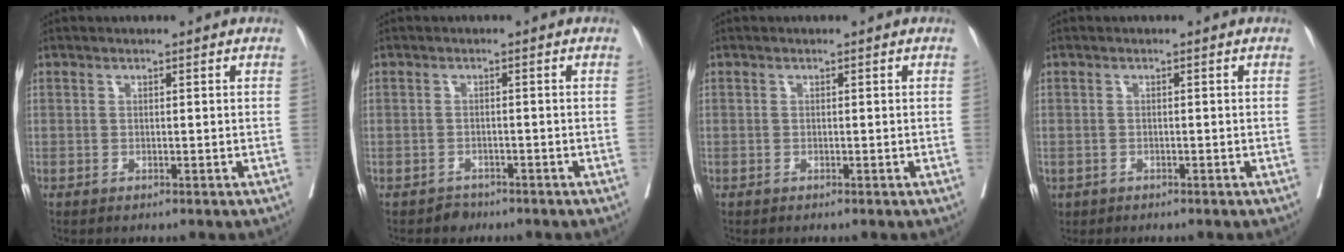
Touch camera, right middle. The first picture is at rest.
{"total": 1.6, "force": [-1.4, 0.9, -0.3], "torque": [0.002, 0.002, -0.023]}
{"total": 0.0}
{"total": 1.2, "force": [-0.8, 0.9, 0.3], "torque": [-0.010, 0.000, -0.011]}